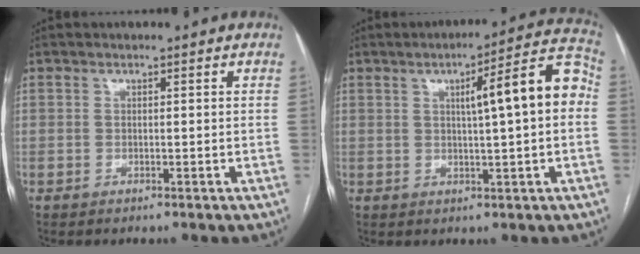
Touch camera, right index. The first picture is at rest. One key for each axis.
{"total": 11.2, "fx": 1.4, "fy": 0.9, "fz": 11.0, "tx": -0.147, "ty": 0.031, "tz": 0.015}